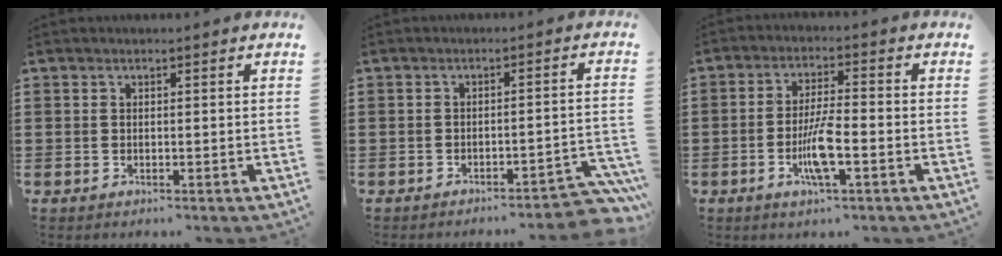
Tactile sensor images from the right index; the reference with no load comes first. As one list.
[{"total": 3.4, "force": [-3.1, 0.0, 1.3], "torque": [-0.024, -0.006, -0.064]}, {"total": 6.2, "force": [-2.1, 0.9, 5.7], "torque": [-0.115, -0.011, -0.042]}]